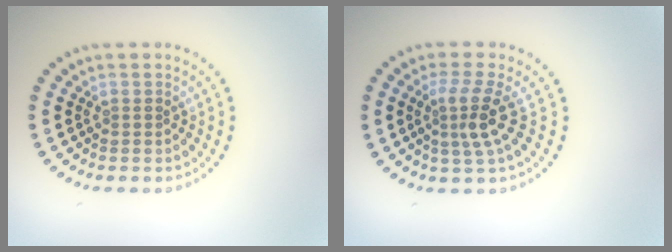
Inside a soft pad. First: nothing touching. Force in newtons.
{"total": 3.1, "press": 2.2, "slide": 2.2}